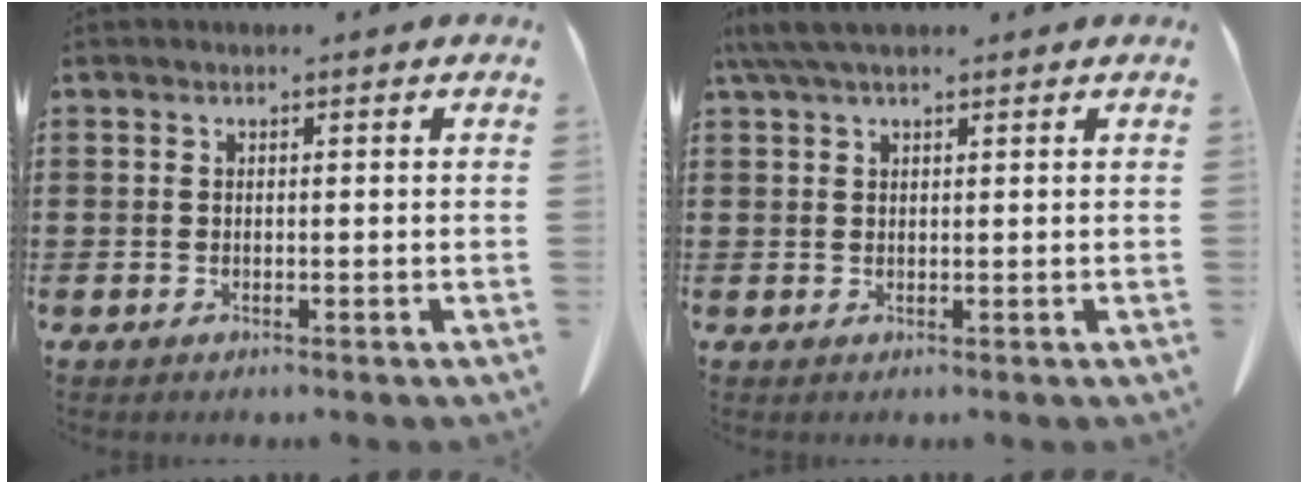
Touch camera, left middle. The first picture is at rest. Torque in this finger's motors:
{"motor_torque": [0.75, -0.54, 0.15, 0.09]}